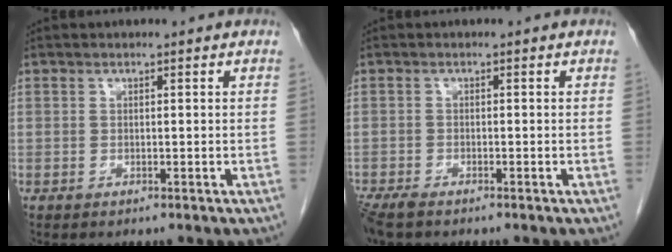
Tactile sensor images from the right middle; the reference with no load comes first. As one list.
[{"total": 3.4, "force": [-2.7, 0.8, 1.9], "torque": [-0.040, -0.011, -0.048]}]